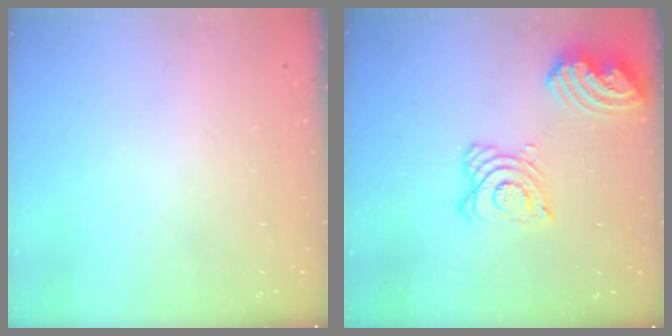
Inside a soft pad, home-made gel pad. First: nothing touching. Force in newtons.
{"total": 14.6, "press": 14.6, "slide": 1.5}